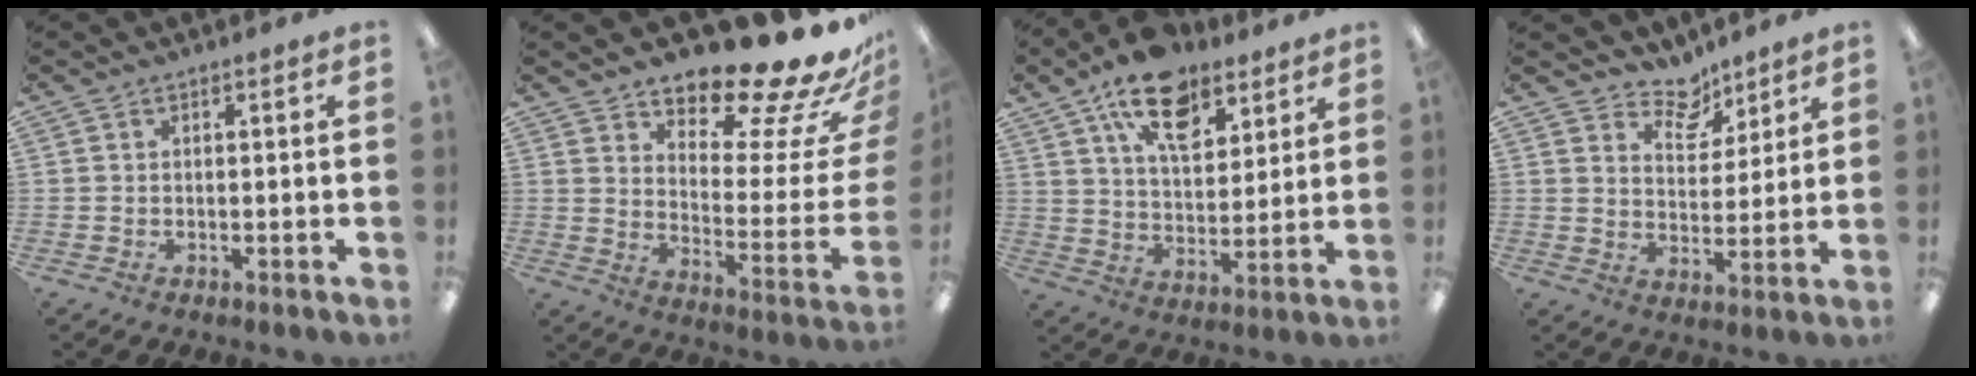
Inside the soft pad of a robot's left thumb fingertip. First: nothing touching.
{"total": 18.9, "force": [15.9, 5.2, 8.8], "torque": [-0.107, -0.128, 0.255]}
{"total": 16.4, "force": [10.7, 8.5, 9.1], "torque": [-0.139, -0.047, 0.189]}
{"total": 8.3, "force": [7.0, 4.1, 1.6], "torque": [-0.022, -0.052, 0.128]}